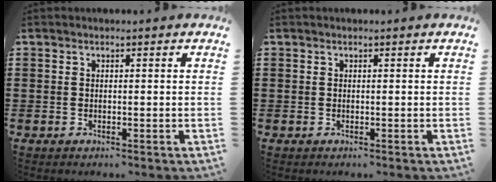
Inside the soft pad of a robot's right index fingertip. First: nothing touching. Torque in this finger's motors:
{"motor_torque": [-0.06, 0.05, 0.00, 0.00]}